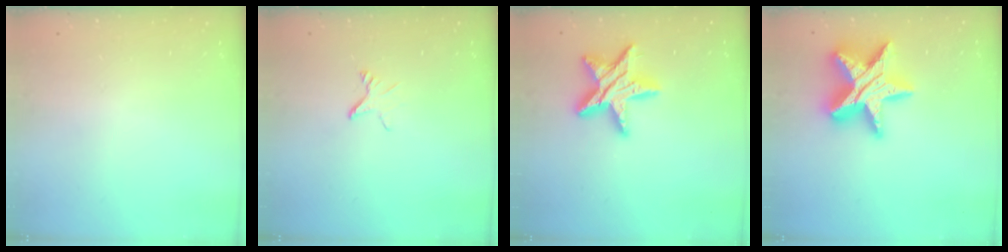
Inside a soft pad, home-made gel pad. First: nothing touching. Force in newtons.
{"total": 2.3, "press": 2.3, "slide": 0.2}
{"total": 14.7, "press": 14.7, "slide": 0.7}
{"total": 19.4, "press": 19.4, "slide": 1.4}